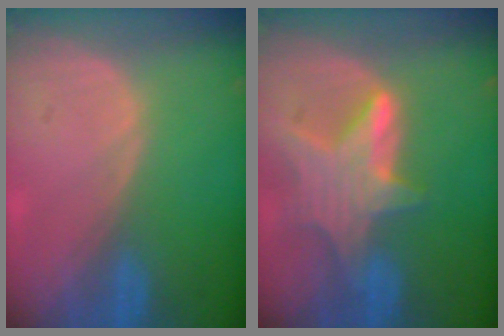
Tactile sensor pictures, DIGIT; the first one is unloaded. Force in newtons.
{"total": 7.4, "press": 6.9, "slide": 2.6}